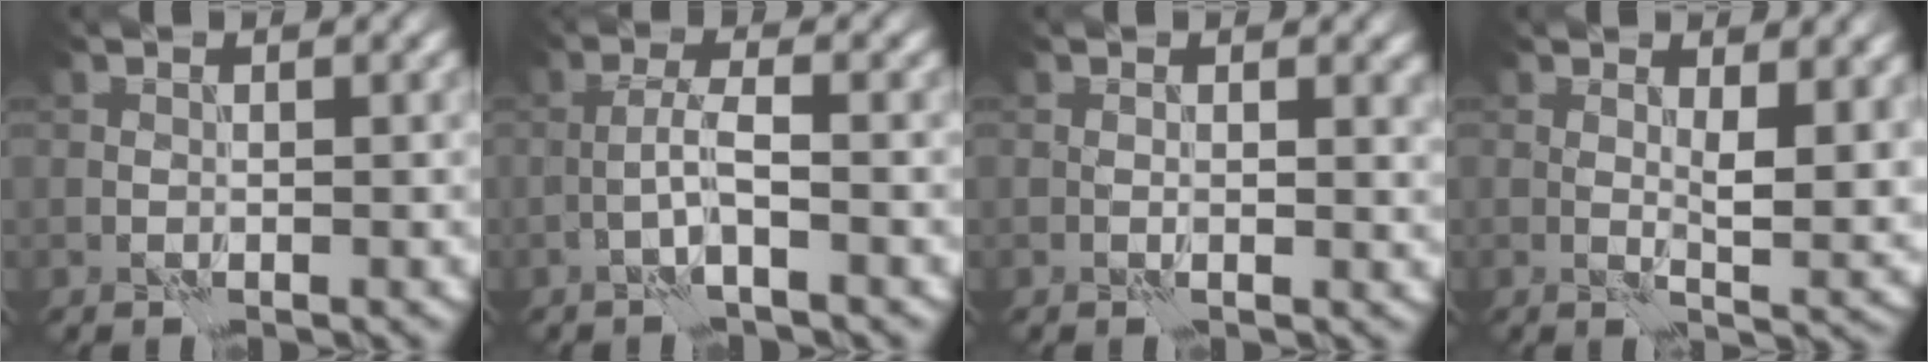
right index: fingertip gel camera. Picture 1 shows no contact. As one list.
[{"total": 2.4, "force": [-0.9, 0.2, 2.2], "torque": [-0.044, 0.011, -0.024]}, {"total": 1.9, "force": [0.4, 1.1, 1.6], "torque": [-0.020, -0.005, 0.008]}, {"total": 4.4, "force": [1.2, 1.5, 3.9], "torque": [-0.065, -0.009, 0.023]}]